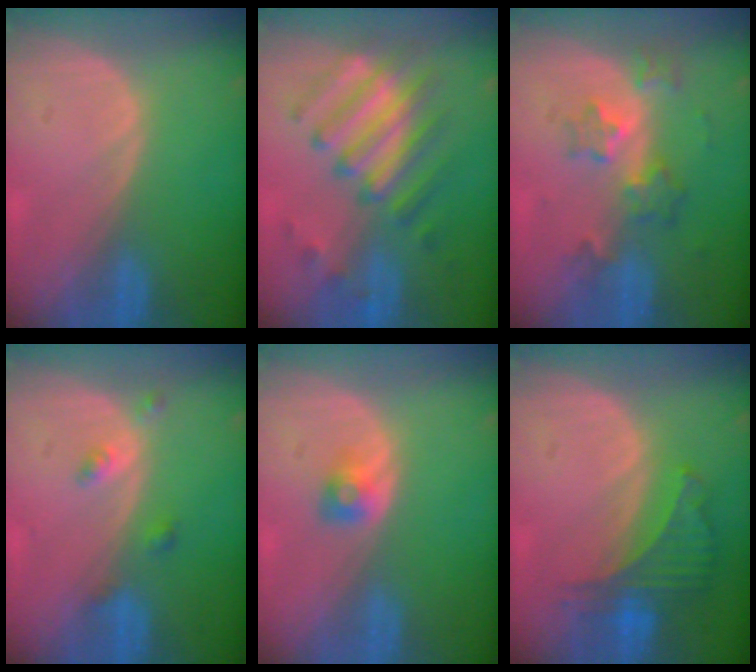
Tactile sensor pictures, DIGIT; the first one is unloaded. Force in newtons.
{"total": 8.6, "press": 8.6, "slide": 0.3}
{"total": 6.1, "press": 5.5, "slide": 2.7}
{"total": 2.5, "press": 2.5, "slide": 0.2}
{"total": 2.0, "press": 2.0, "slide": 0.3}
{"total": 6.3, "press": 5.9, "slide": 2.3}